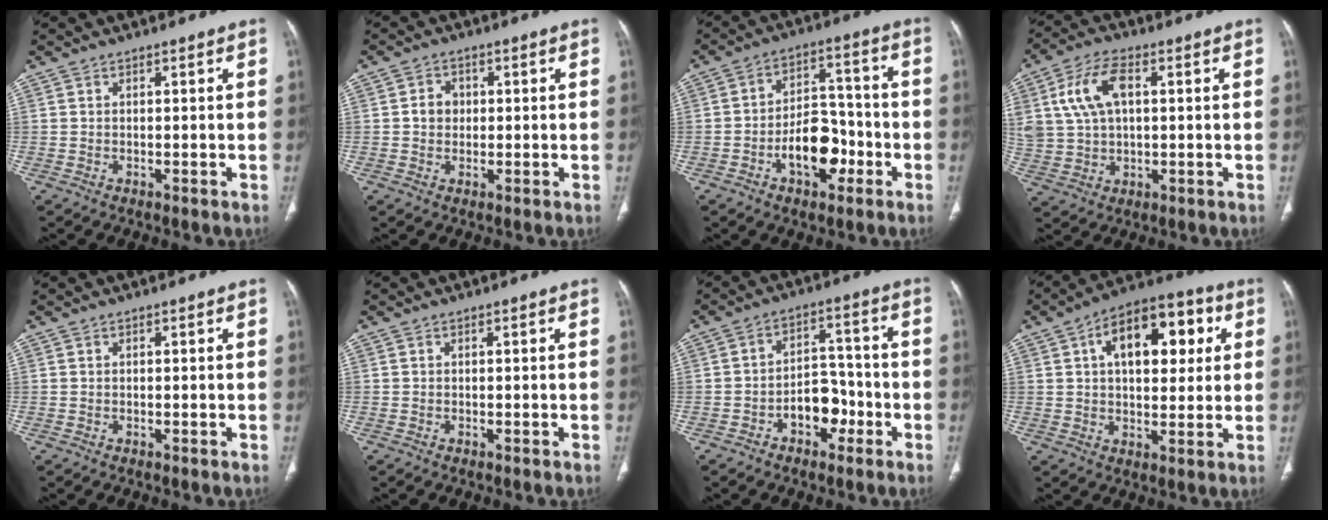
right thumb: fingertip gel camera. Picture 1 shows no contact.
{"total": 3.3, "force": [0.2, 2.9, 1.6], "torque": [-0.010, 0.008, 0.000]}
{"total": 11.0, "force": [-4.2, 6.7, 7.7], "torque": [-0.091, 0.044, -0.067]}
{"total": 11.2, "force": [3.0, 6.7, 8.5], "torque": [-0.168, 0.009, 0.060]}
{"total": 0.0}
{"total": 0.0}
{"total": 7.7, "force": [-3.3, 5.3, 4.5], "torque": [-0.036, 0.045, -0.055]}
{"total": 16.6, "force": [4.8, 9.1, 13.1], "torque": [-0.154, 0.017, 0.068]}